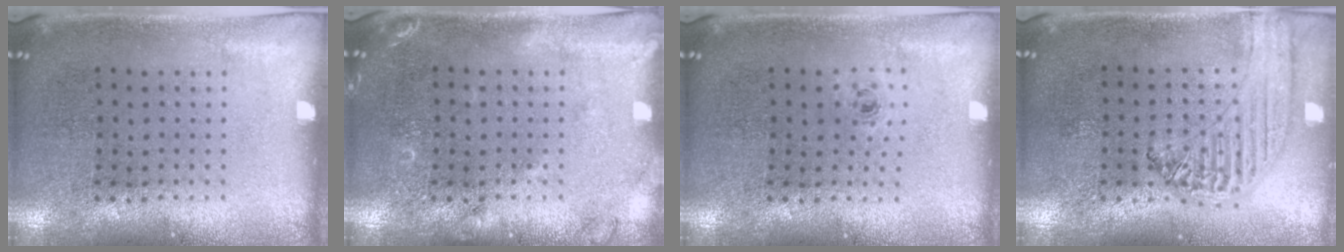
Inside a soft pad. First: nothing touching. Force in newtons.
{"total": 1.5, "press": 1.5, "slide": 0.3}
{"total": 0.5, "press": 0.3, "slide": 0.4}
{"total": 1.3, "press": 1.3, "slide": 0.2}